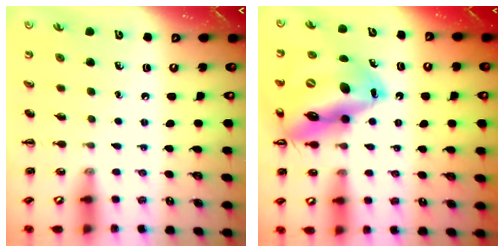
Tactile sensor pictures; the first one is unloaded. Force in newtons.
{"total": 22.0, "press": 21.4, "slide": 5.4}